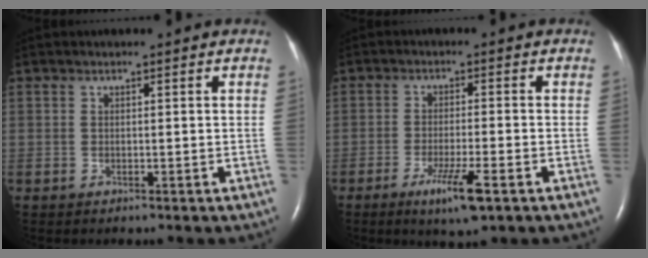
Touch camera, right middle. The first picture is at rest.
{"total": 6.3, "force": [-3.5, 0.3, 5.3], "torque": [-0.100, -0.014, -0.058]}